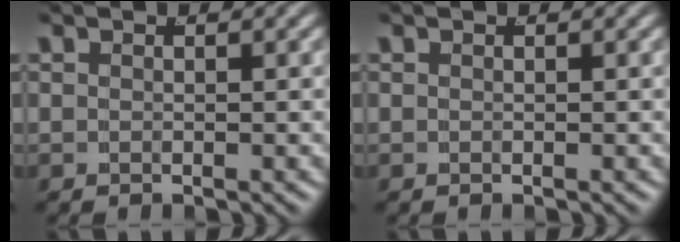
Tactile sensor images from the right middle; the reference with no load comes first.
{"total": 0.0}